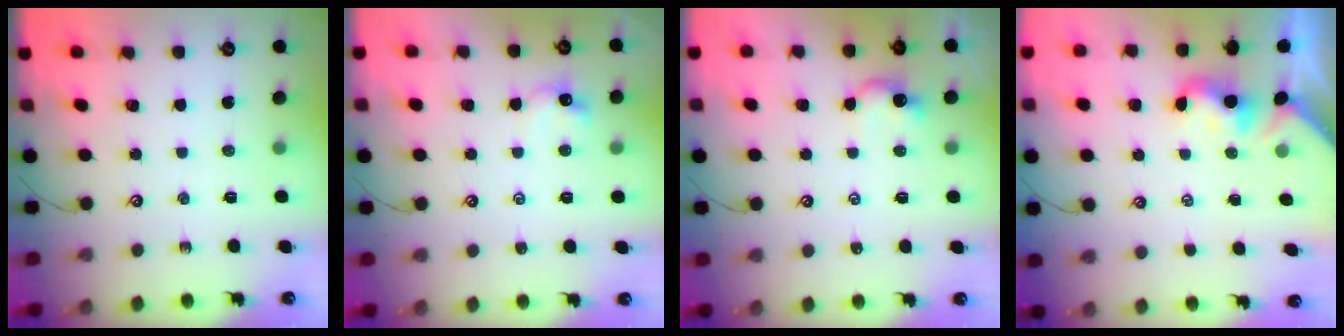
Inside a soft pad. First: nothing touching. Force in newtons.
{"total": 1.7, "press": 1.7, "slide": 0.3}
{"total": 2.1, "press": 2.1, "slide": 0.5}
{"total": 2.0, "press": 2.0, "slide": 0.4}